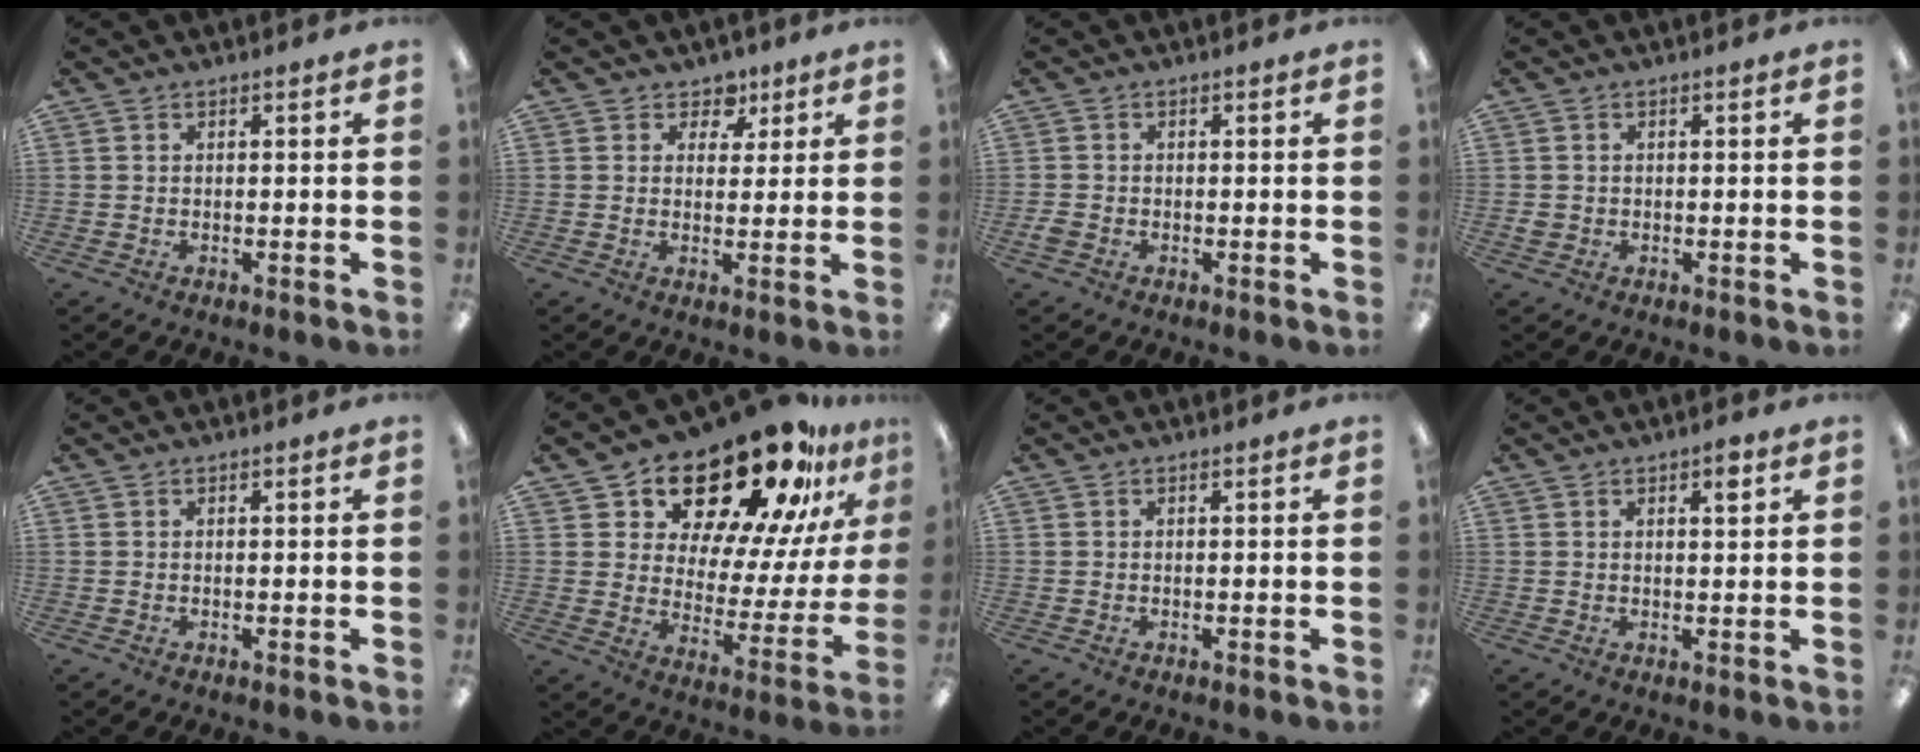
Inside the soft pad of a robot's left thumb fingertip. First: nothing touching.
{"total": 4.9, "force": [3.0, 3.7, 1.4], "torque": [-0.010, -0.013, 0.049]}
{"total": 1.7, "force": [-0.8, 1.3, 0.7], "torque": [-0.011, 0.003, -0.015]}
{"total": 1.4, "force": [-0.1, 1.3, 0.4], "torque": [-0.007, 0.005, -0.004]}
{"total": 0.0}
{"total": 23.6, "force": [19.1, 9.1, 10.5], "torque": [-0.153, -0.148, 0.326]}
{"total": 0.0}
{"total": 2.9, "force": [1.8, 1.0, 2.1], "torque": [-0.021, -0.007, 0.025]}